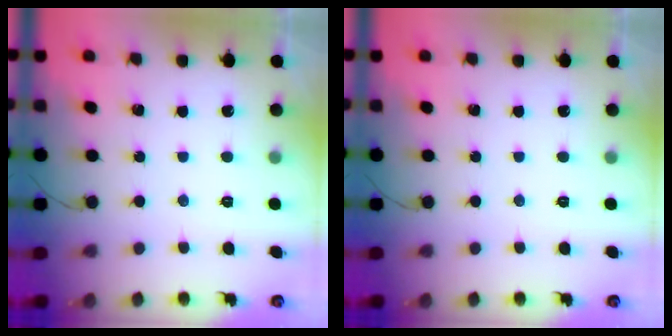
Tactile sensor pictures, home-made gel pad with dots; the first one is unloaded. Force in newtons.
{"total": 0.0}